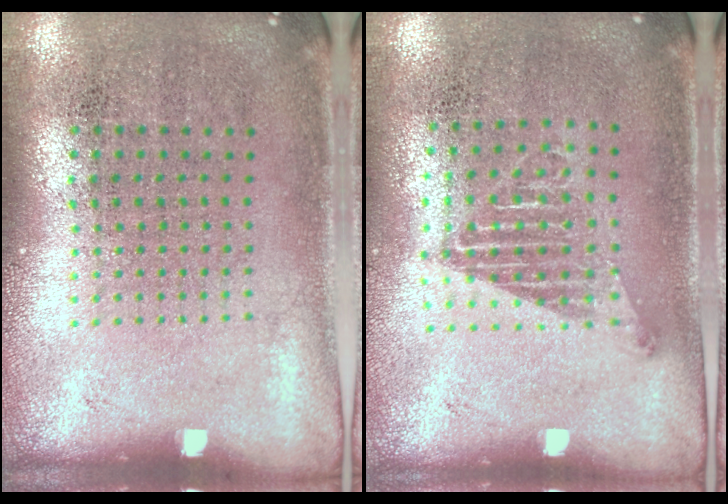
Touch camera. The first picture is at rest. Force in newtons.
{"total": 1.2, "press": 1.0, "slide": 0.6}